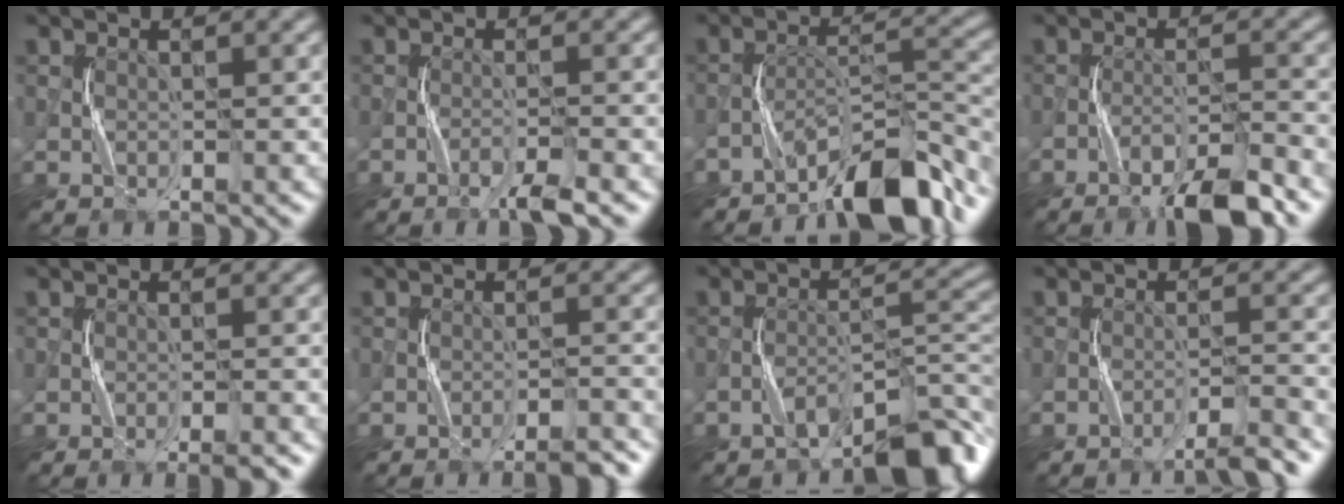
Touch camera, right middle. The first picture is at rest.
{"total": 2.2, "force": [-1.7, -0.2, 1.4], "torque": [-0.024, 0.008, -0.038]}
{"total": 7.4, "force": [-6.2, 1.5, 3.9], "torque": [-0.054, 0.013, -0.109]}
{"total": 5.9, "force": [-4.4, 0.5, 3.9], "torque": [-0.064, 0.004, -0.075]}
{"total": 1.5, "force": [-1.0, -0.2, 1.1], "torque": [-0.017, 0.004, -0.019]}
{"total": 2.2, "force": [-1.9, 0.0, 1.2], "torque": [-0.017, 0.008, -0.032]}
{"total": 6.5, "force": [-4.8, 1.7, 4.0], "torque": [-0.056, 0.017, -0.078]}
{"total": 2.7, "force": [-2.4, -0.2, 1.3], "torque": [-0.018, 0.011, -0.047]}